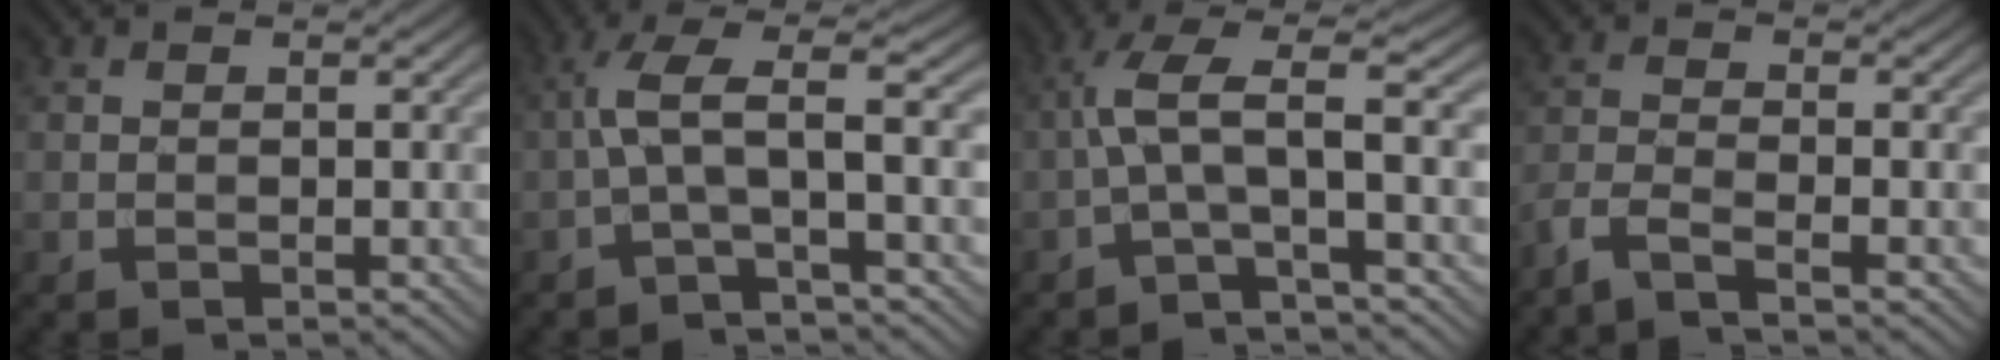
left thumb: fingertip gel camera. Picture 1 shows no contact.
{"total": 5.5, "force": [-1.0, 0.8, 5.3], "torque": [-0.106, 0.023, -0.036]}
{"total": 6.1, "force": [-1.1, 1.1, 5.9], "torque": [-0.115, 0.022, -0.038]}
{"total": 3.6, "force": [-2.7, 0.5, 2.3], "torque": [-0.047, -0.006, -0.073]}